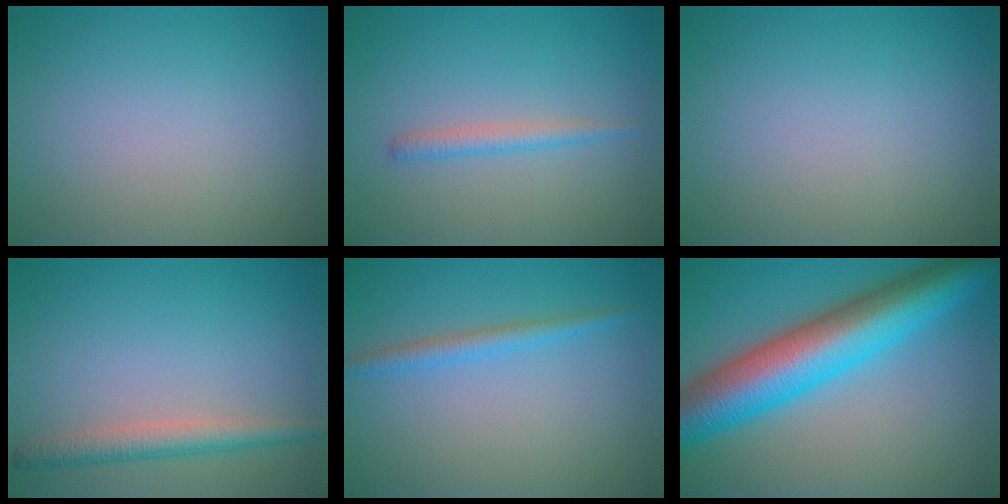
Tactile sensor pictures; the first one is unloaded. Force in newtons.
{"total": 1.5, "press": 1.5, "slide": 0.1}
{"total": 0.0}
{"total": 2.9, "press": 2.9, "slide": 0.1}
{"total": 1.9, "press": 1.9, "slide": 0.1}
{"total": 11.1, "press": 11.1, "slide": 0.2}